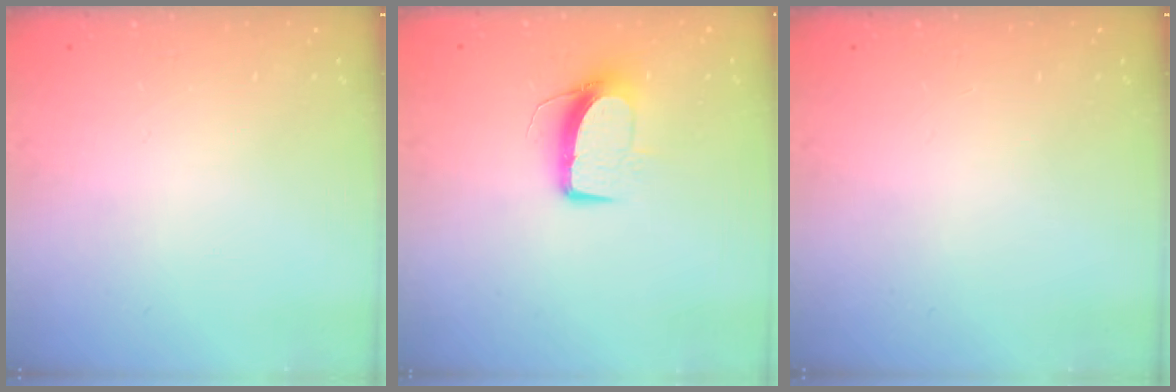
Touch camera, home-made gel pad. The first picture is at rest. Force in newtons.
{"total": 10.2, "press": 10.2, "slide": 0.5}
{"total": 0.0}